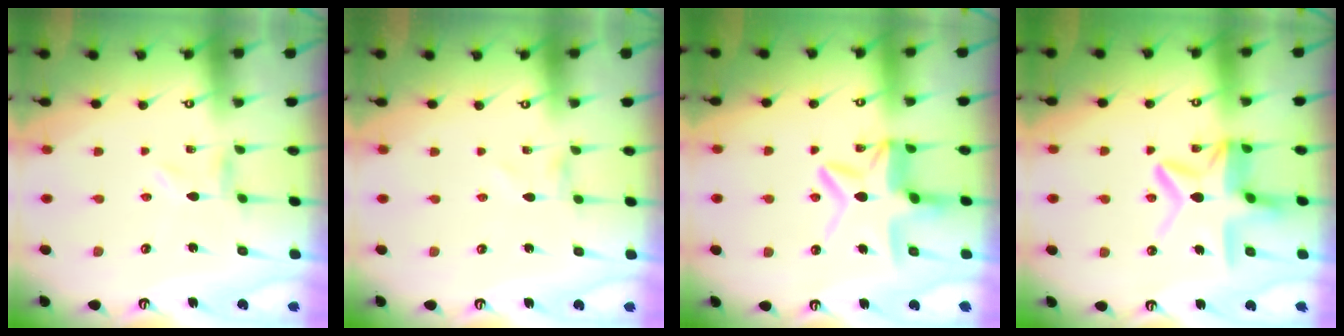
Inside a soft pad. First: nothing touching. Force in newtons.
{"total": 0.0}
{"total": 11.1, "press": 11.0, "slide": 1.2}
{"total": 12.9, "press": 12.8, "slide": 1.3}